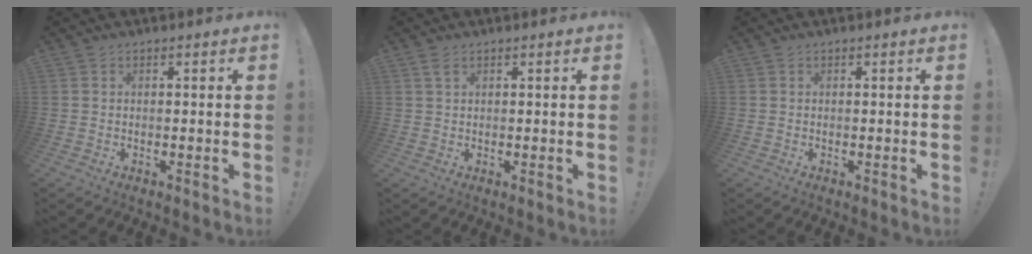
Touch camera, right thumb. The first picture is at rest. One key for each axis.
{"total": 1.8, "fx": 1.1, "fy": 0.6, "fz": 1.2, "tx": -0.024, "ty": 0.000, "tz": 0.019}
{"total": 0.0}